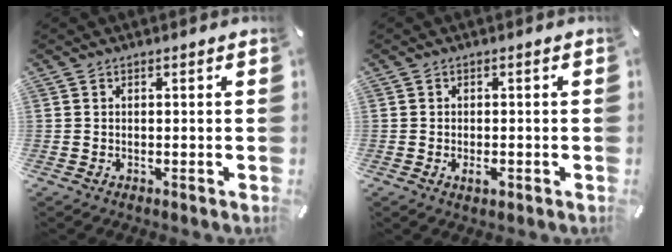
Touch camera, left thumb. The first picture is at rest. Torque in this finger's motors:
{"motor_torque": [-0.01, 0.02, 0.06, -0.05, 0.01]}